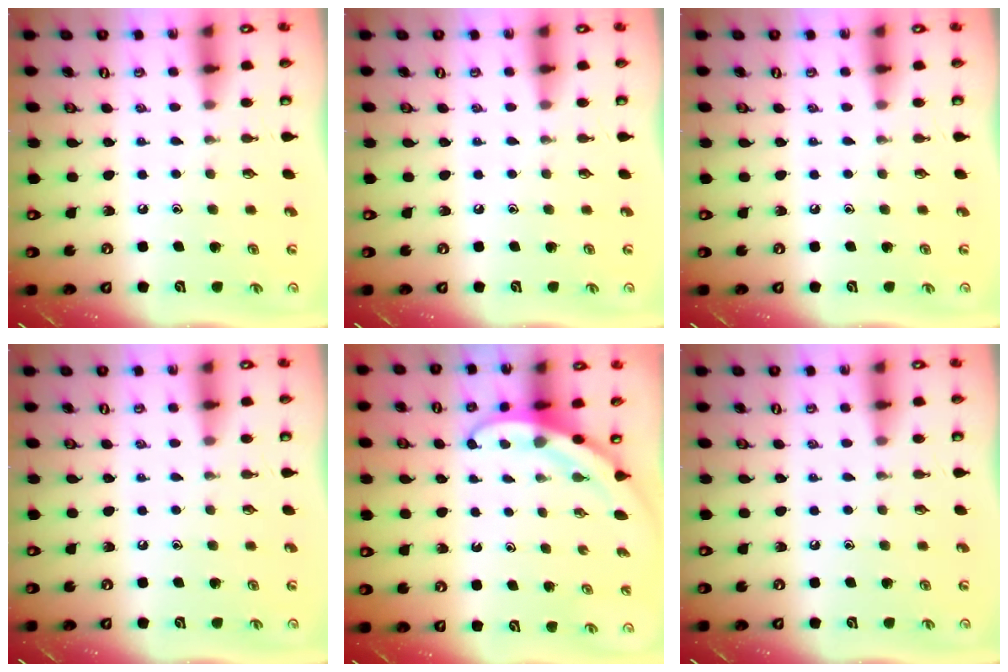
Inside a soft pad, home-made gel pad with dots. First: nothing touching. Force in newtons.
{"total": 0.0}
{"total": 0.0}
{"total": 0.0}
{"total": 3.8, "press": 3.8, "slide": 0.3}
{"total": 0.0}